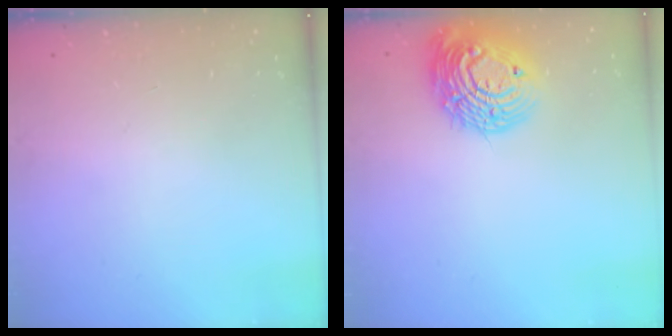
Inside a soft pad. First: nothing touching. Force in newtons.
{"total": 16.1, "press": 16.1, "slide": 1.0}